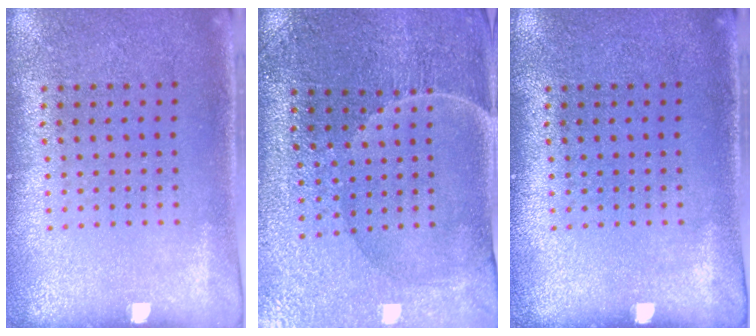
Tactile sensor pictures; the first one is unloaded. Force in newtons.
{"total": 1.9, "press": 1.9, "slide": 0.2}
{"total": 0.0}